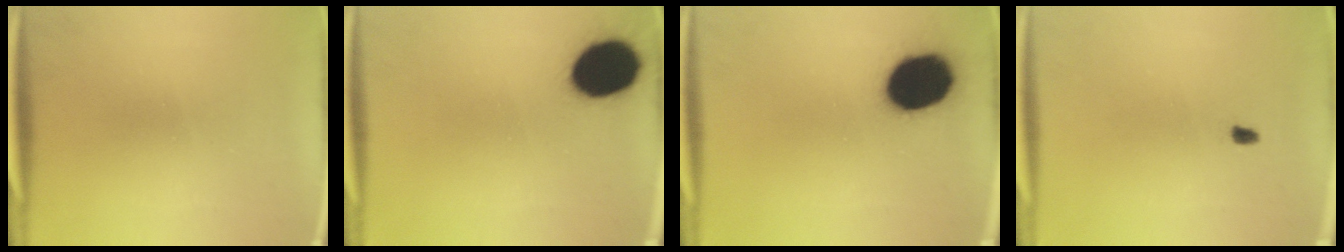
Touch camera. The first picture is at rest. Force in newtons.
{"total": 15.2}
{"total": 16.3}
{"total": 0.9}